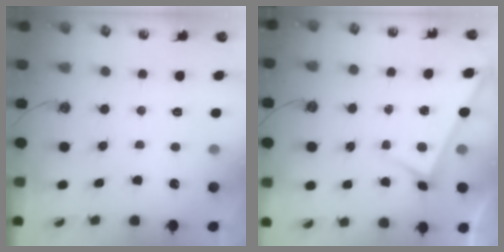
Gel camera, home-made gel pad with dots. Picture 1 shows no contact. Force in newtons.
{"total": 3.2, "press": 3.2, "slide": 0.2}